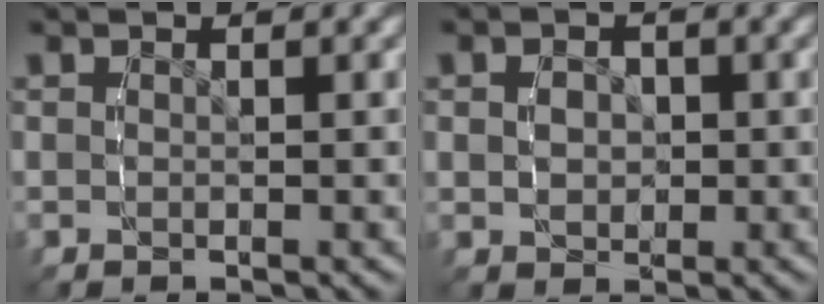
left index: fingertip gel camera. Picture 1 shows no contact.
{"total": 2.3, "force": [-1.0, 1.9, 1.0], "torque": [-0.021, -0.014, -0.011]}